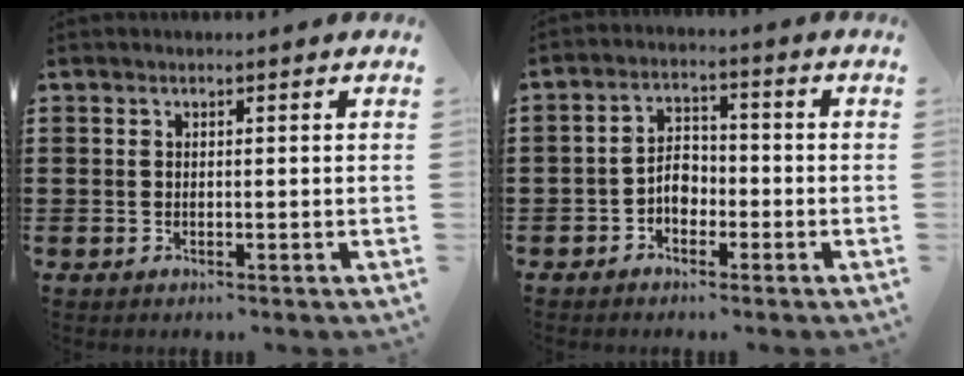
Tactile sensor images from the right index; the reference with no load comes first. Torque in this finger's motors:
{"motor_torque": [0.45, 1.08, 0.12, -0.01]}